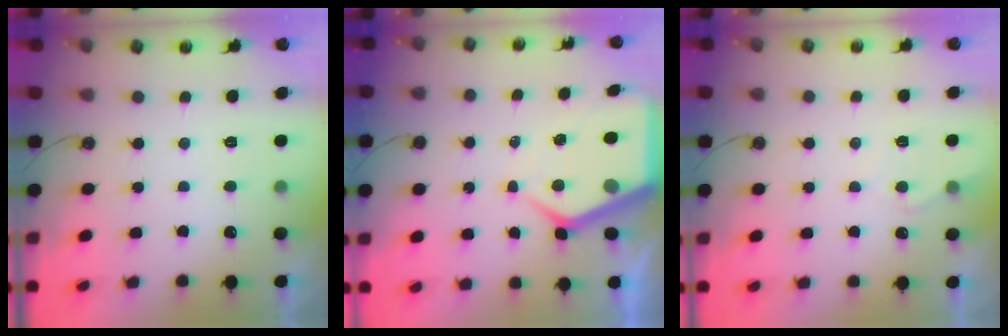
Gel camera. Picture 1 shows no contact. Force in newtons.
{"total": 8.0, "press": 8.0, "slide": 0.8}
{"total": 5.0, "press": 5.0, "slide": 0.7}